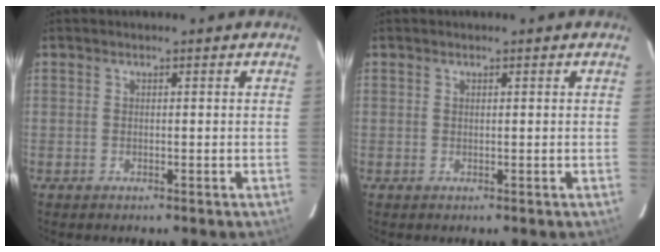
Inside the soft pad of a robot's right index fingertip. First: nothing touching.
{"total": 0.0}